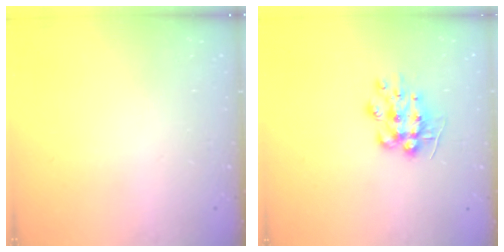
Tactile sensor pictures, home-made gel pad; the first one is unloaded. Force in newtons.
{"total": 9.8, "press": 9.8, "slide": 0.5}